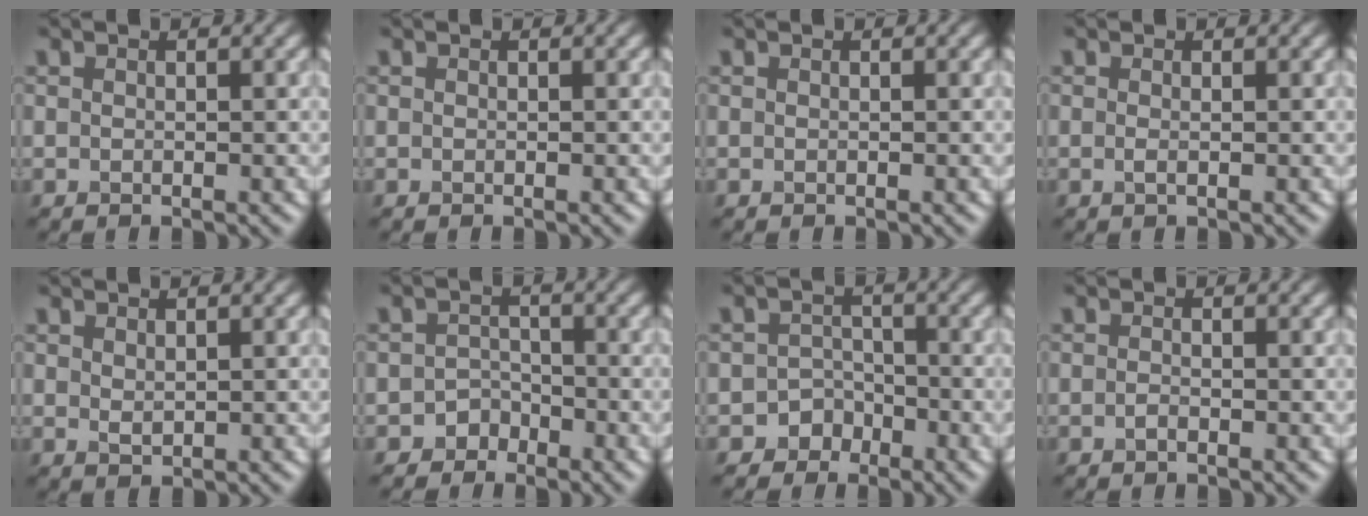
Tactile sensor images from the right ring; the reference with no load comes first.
{"total": 0.0}
{"total": 0.0}
{"total": 0.5, "force": [-0.1, 0.0, 0.5], "torque": [-0.015, -0.001, -0.001]}
{"total": 0.8, "force": [0.5, 0.4, 0.5], "torque": [-0.014, -0.002, 0.017]}
{"total": 1.9, "force": [-1.4, 1.2, -0.1], "torque": [0.013, 0.013, -0.027]}
{"total": 3.0, "force": [-2.0, 2.2, -0.1], "torque": [0.038, 0.012, -0.041]}
{"total": 0.6, "force": [-0.5, 0.1, 0.4], "torque": [-0.012, 0.001, -0.008]}